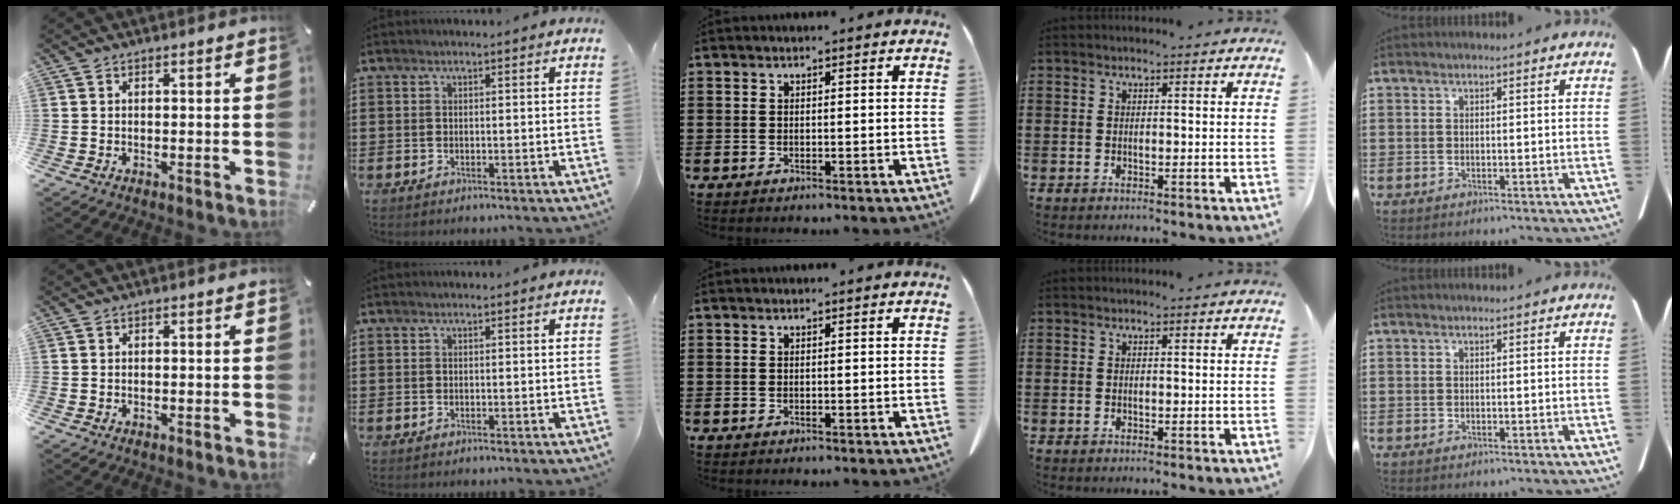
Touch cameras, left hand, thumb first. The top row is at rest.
{}